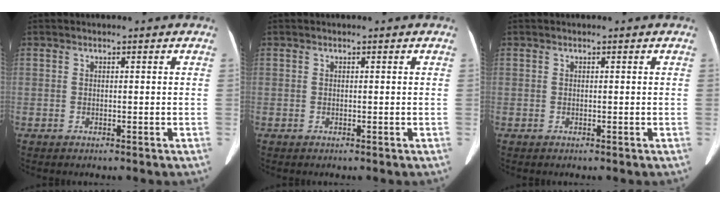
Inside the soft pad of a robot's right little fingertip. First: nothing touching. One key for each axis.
{"total": 0.0}
{"total": 0.0}